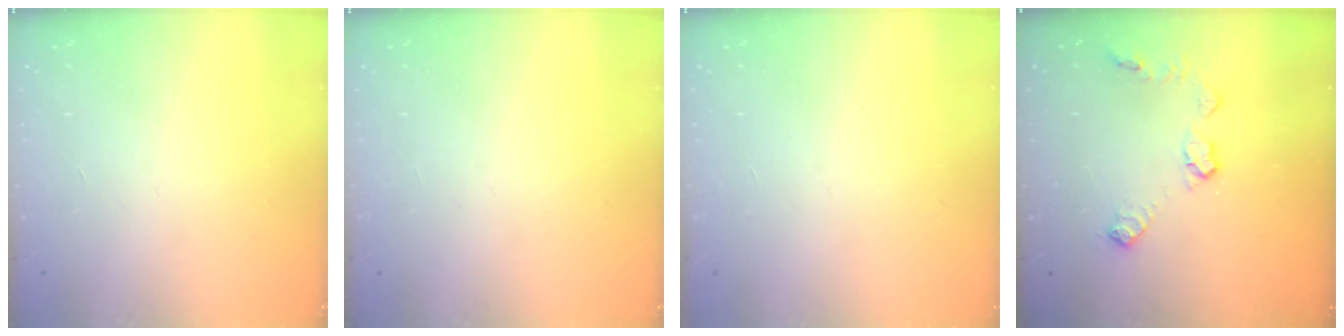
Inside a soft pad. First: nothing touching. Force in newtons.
{"total": 0.0}
{"total": 0.0}
{"total": 8.8, "press": 8.8, "slide": 0.3}